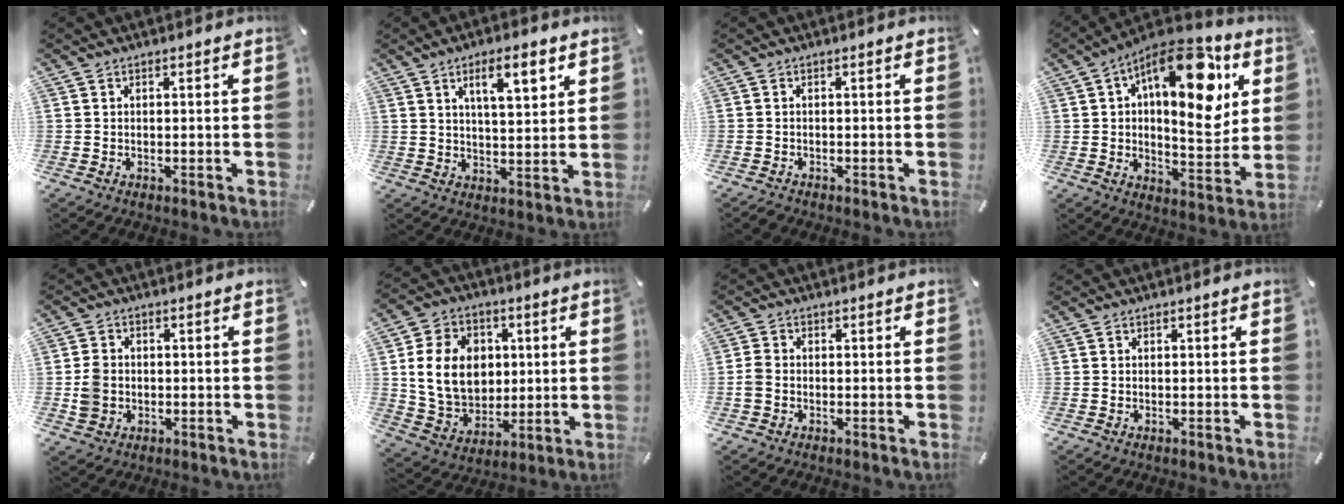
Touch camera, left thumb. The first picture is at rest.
{"total": 8.9, "force": [4.9, 3.0, 6.8], "torque": [-0.104, -0.017, 0.078]}
{"total": 0.8, "force": [-0.8, 0.1, -0.1], "torque": [0.000, 0.002, -0.017]}
{"total": 20.9, "force": [8.8, 9.6, 16.4], "torque": [-0.227, -0.047, 0.136]}
{"total": 5.3, "force": [-0.6, 4.9, 2.1], "torque": [-0.045, 0.005, -0.011]}
{"total": 14.8, "force": [2.1, 12.3, 7.9], "torque": [-0.164, 0.014, 0.043]}
{"total": 2.9, "force": [-0.7, 2.3, 1.6], "torque": [-0.027, 0.008, -0.011]}
{"total": 0.0}